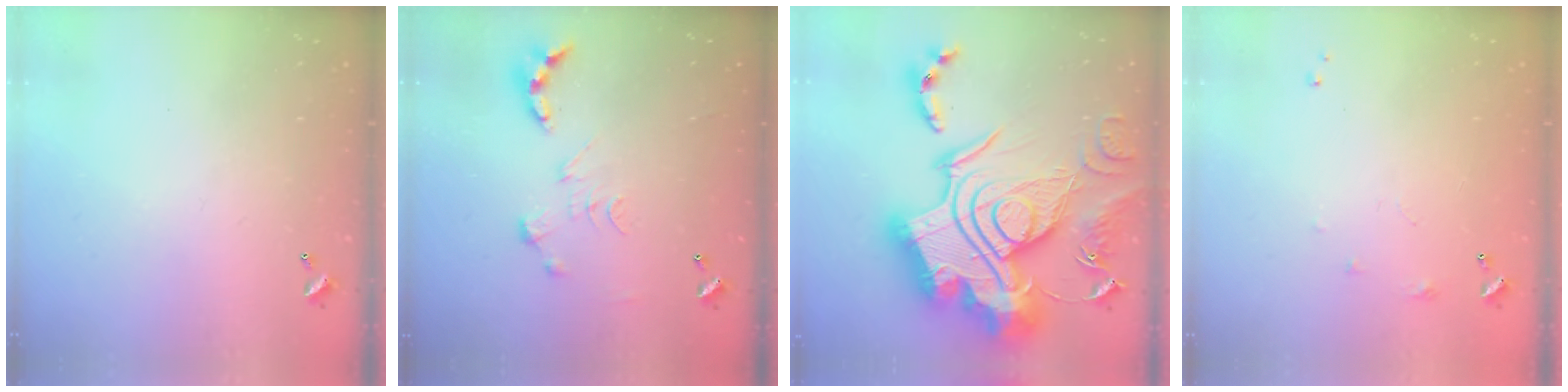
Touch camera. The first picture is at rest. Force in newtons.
{"total": 0.0}
{"total": 0.7, "press": 0.7, "slide": 0.1}
{"total": 5.9, "press": 5.9, "slide": 0.8}